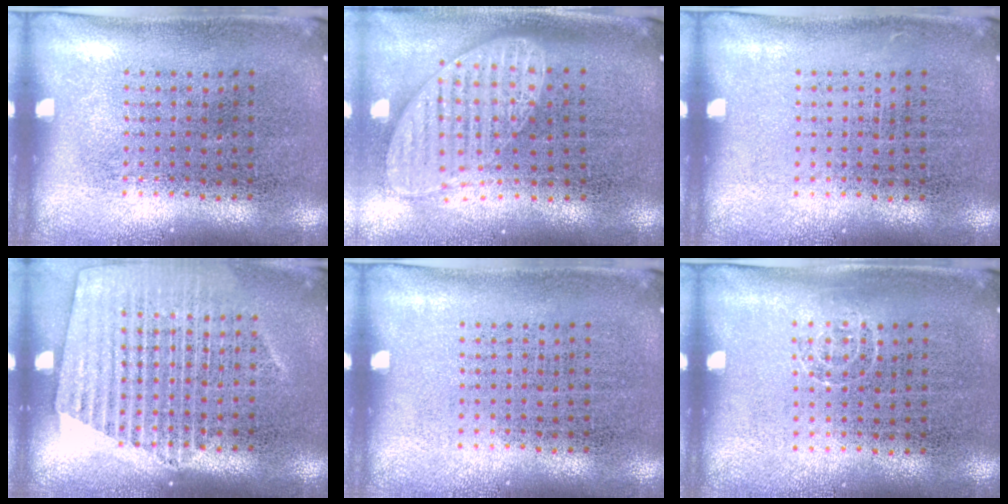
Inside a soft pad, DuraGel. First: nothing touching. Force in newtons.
{"total": 1.9, "press": 1.5, "slide": 1.2}
{"total": 0.0}
{"total": 1.6, "press": 1.5, "slide": 0.6}
{"total": 0.0}
{"total": 0.7, "press": 0.5, "slide": 0.5}